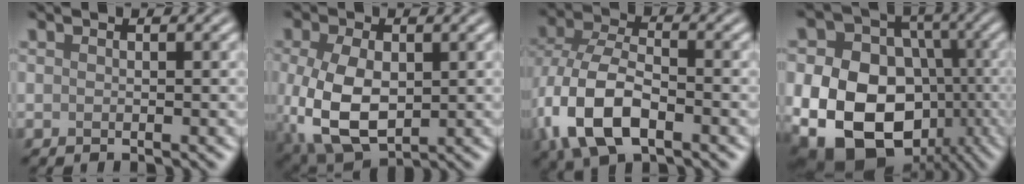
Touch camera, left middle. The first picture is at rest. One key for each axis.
{"total": 8.2, "fx": -0.9, "fy": 5.0, "fz": 6.5, "tx": -0.157, "ty": -0.016, "tz": -0.007}
{"total": 9.2, "fx": -3.3, "fy": 5.0, "fz": 7.0, "tx": -0.159, "ty": -0.008, "tz": -0.073}
{"total": 16.5, "fx": -4.2, "fy": 12.6, "fz": 9.8, "tx": -0.167, "ty": -0.026, "tz": -0.067}